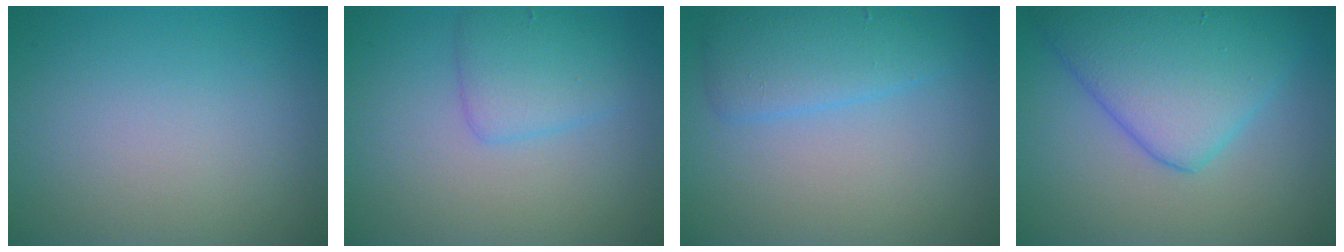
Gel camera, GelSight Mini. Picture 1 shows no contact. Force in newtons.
{"total": 2.9, "press": 2.9, "slide": 0.0}
{"total": 3.5, "press": 3.5, "slide": 0.0}
{"total": 7.5, "press": 7.5, "slide": 0.2}